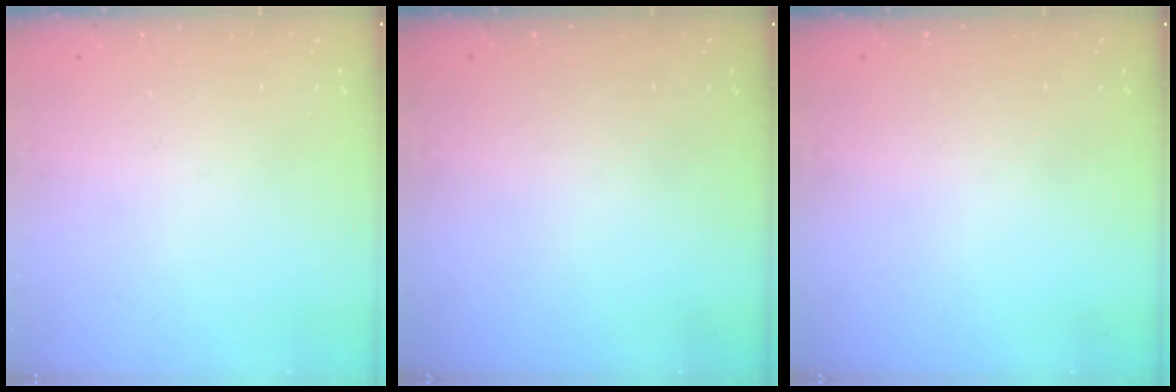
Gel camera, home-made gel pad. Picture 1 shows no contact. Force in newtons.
{"total": 0.0}
{"total": 0.0}